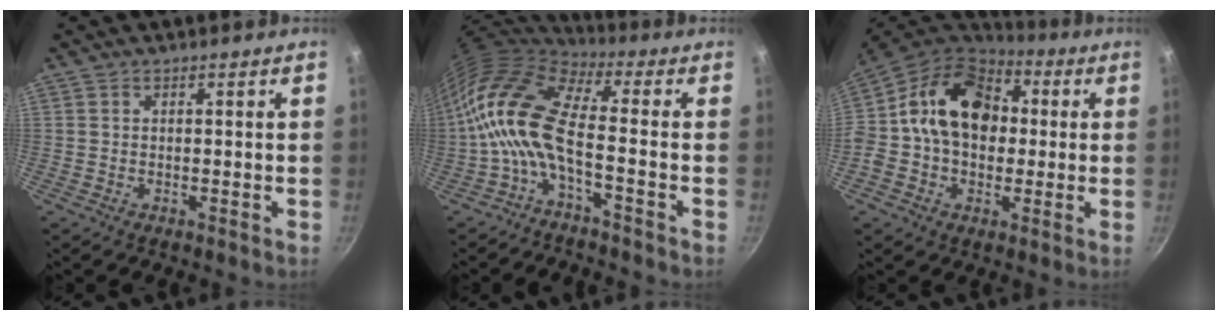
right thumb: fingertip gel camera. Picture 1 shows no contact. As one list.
[{"total": 13.5, "force": [-2.5, 5.3, 12.1], "torque": [-0.245, 0.032, -0.063]}, {"total": 19.5, "force": [2.3, 14.5, 12.8], "torque": [-0.191, 0.038, 0.020]}]